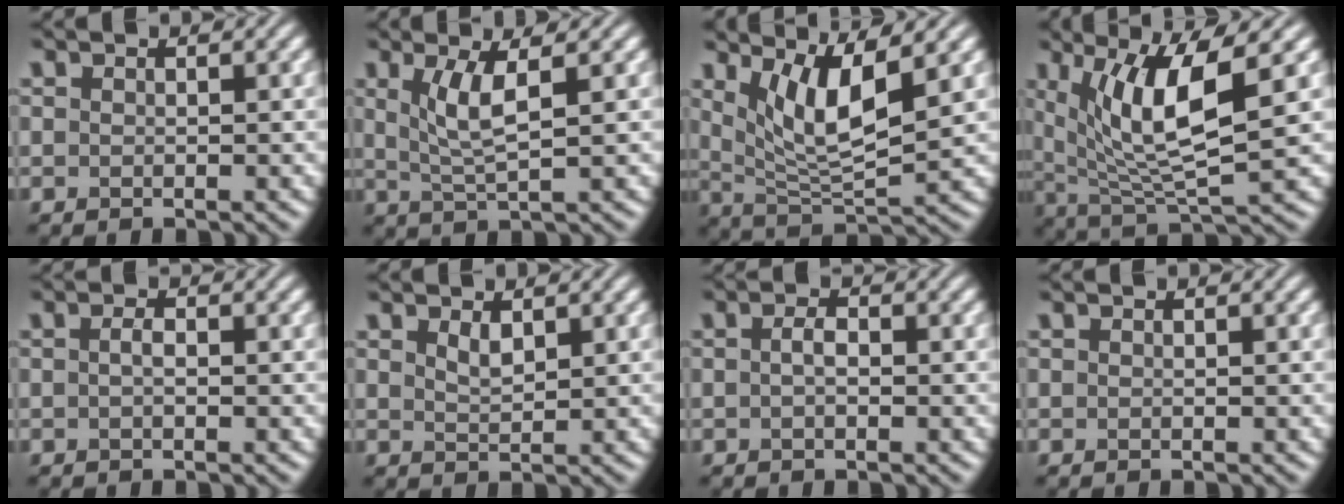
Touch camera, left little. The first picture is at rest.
{"total": 3.6, "force": [1.1, 0.8, 3.3], "torque": [-0.072, -0.004, 0.027]}
{"total": 6.1, "force": [2.7, 1.7, 5.2], "torque": [-0.099, -0.015, 0.056]}
{"total": 8.5, "force": [2.7, 2.3, 7.7], "torque": [-0.146, -0.014, 0.054]}
{"total": 0.9, "force": [-0.1, 0.3, 0.8], "torque": [-0.020, 0.001, -0.002]}
{"total": 1.5, "force": [1.0, 0.6, 1.0], "torque": [-0.022, -0.002, 0.021]}
{"total": 1.3, "force": [-0.1, 0.6, 1.1], "torque": [-0.025, 0.003, -0.003]}
{"total": 0.0}